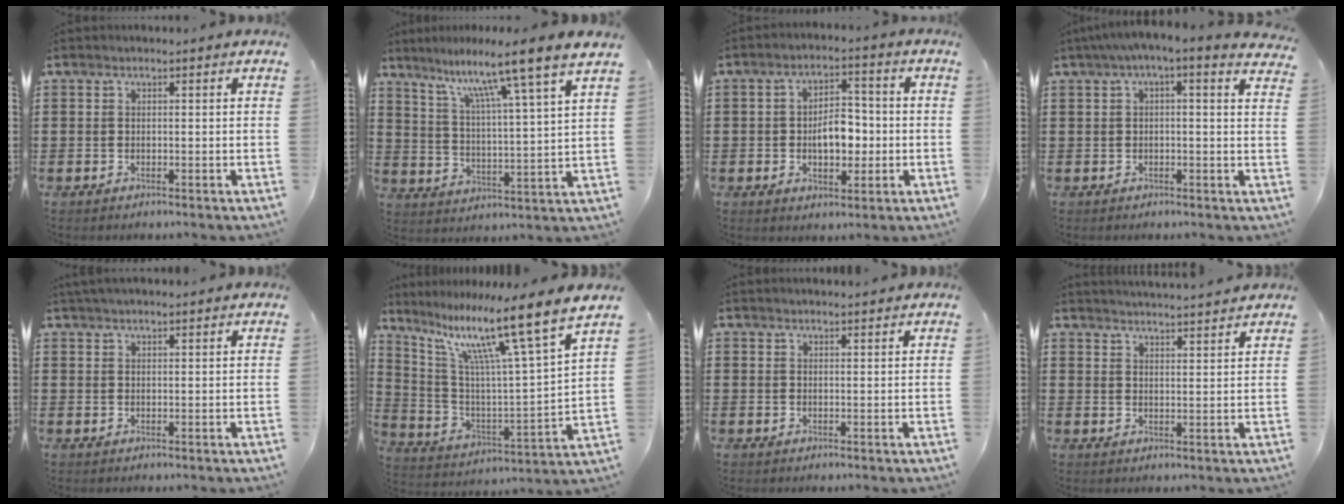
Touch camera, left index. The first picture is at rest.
{"total": 10.0, "force": [8.0, -1.2, 5.9], "torque": [-0.127, -0.053, 0.121]}
{"total": 6.2, "force": [-0.9, 3.6, 5.0], "torque": [-0.079, 0.005, -0.024]}
{"total": 2.5, "force": [0.6, 0.1, 2.5], "torque": [-0.046, -0.004, 0.007]}
{"total": 1.6, "force": [1.5, 0.2, 0.6], "torque": [-0.016, 0.002, 0.028]}
{"total": 13.7, "force": [9.4, 0.5, 10.0], "torque": [-0.204, -0.061, 0.140]}
{"total": 1.1, "force": [1.1, 0.0, 0.2], "torque": [-0.005, 0.000, 0.021]}
{"total": 3.1, "force": [3.0, -0.5, -0.1], "torque": [-0.009, -0.018, 0.054]}